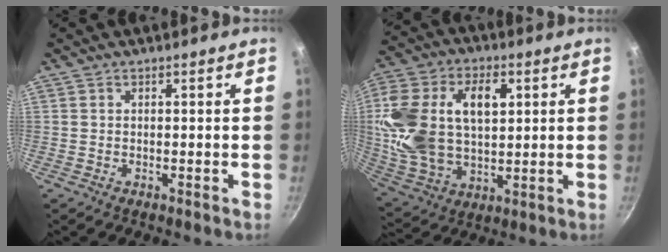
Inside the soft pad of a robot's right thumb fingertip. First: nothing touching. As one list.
[{"total": 21.2, "force": [4.0, 13.4, 15.9], "torque": [-0.306, 0.002, 0.077]}]